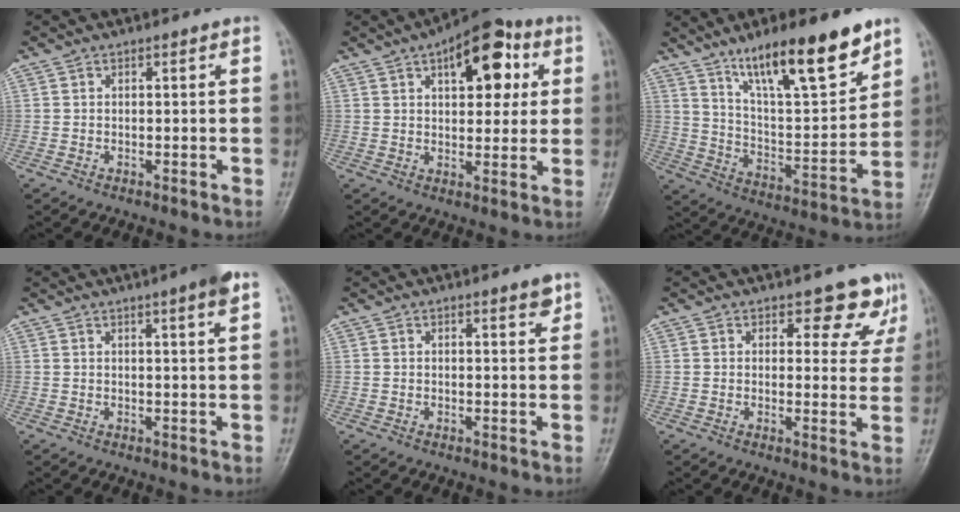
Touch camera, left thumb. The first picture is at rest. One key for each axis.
{"total": 13.9, "fx": 5.2, "fy": 7.1, "fz": 10.7, "tx": -0.105, "ty": 0.004, "tz": 0.067}
{"total": 18.9, "fx": 12.5, "fy": 4.7, "fz": 13.4, "tx": -0.185, "ty": -0.065, "tz": 0.219}
{"total": 4.9, "fx": 2.9, "fy": 0.3, "fz": 3.9, "tx": -0.051, "ty": -0.005, "tz": 0.039}
{"total": 2.2, "fx": 1.5, "fy": 0.5, "fz": 1.5, "tx": -0.015, "ty": -0.010, "tz": 0.020}
{"total": 6.8, "fx": 5.4, "fy": 3.5, "fz": 2.2, "tx": 0.014, "ty": -0.034, "tz": 0.053}